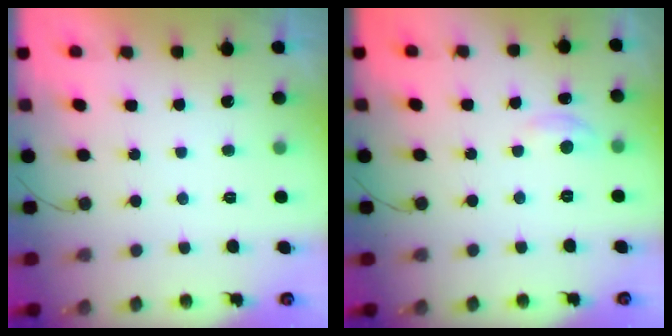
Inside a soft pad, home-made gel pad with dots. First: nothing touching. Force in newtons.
{"total": 2.7, "press": 2.7, "slide": 0.4}